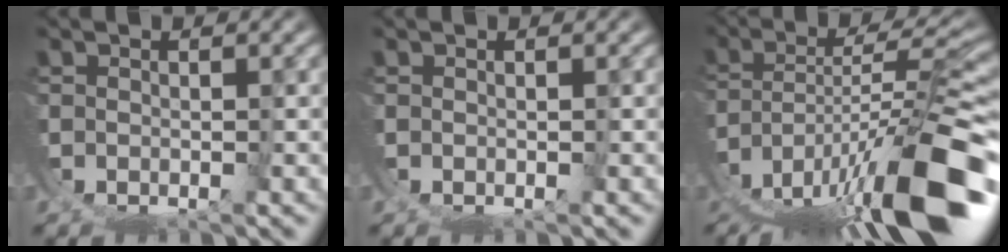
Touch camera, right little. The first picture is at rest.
{"total": 0.0}
{"total": 11.3, "force": [-4.8, 3.5, 9.6], "torque": [-0.144, -0.012, -0.049]}